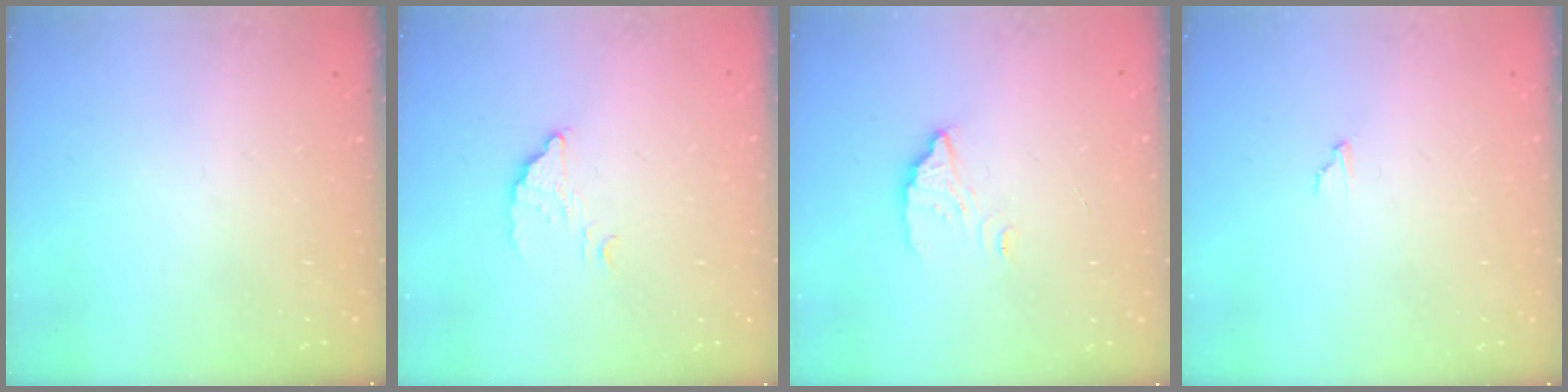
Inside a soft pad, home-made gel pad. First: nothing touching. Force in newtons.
{"total": 3.3, "press": 3.3, "slide": 0.1}
{"total": 2.9, "press": 2.9, "slide": 0.1}
{"total": 2.3, "press": 2.3, "slide": 0.1}